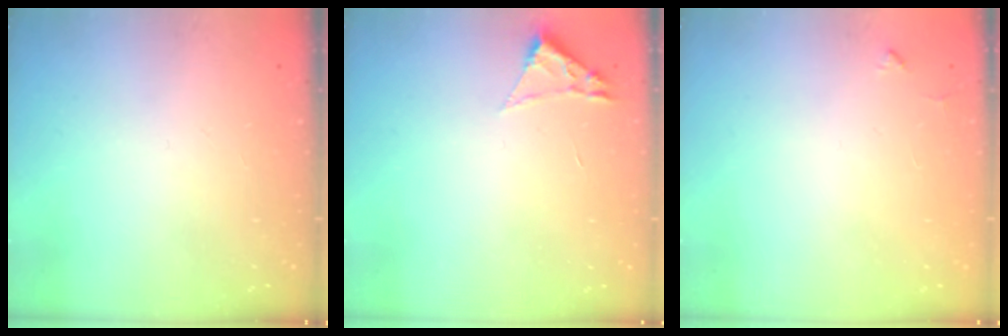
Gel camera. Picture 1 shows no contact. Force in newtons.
{"total": 1.8, "press": 1.8, "slide": 0.2}
{"total": 3.5, "press": 3.5, "slide": 0.5}